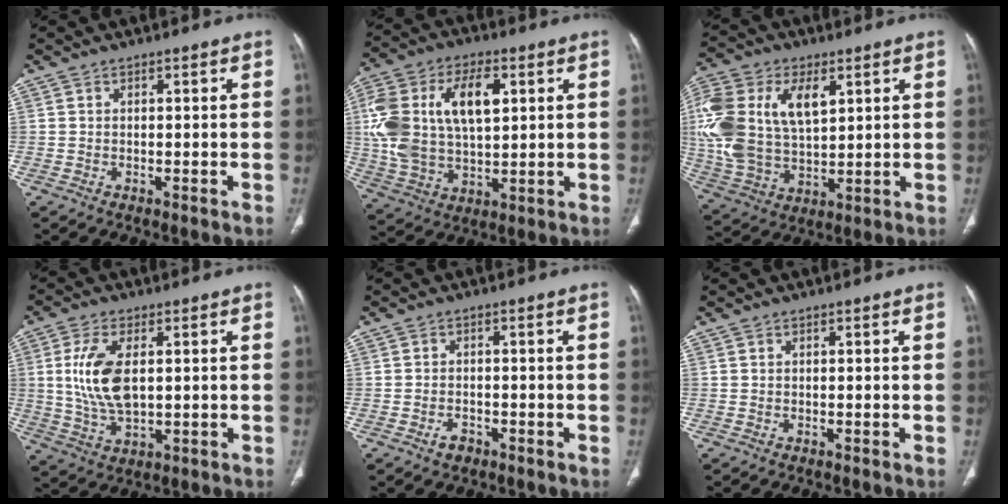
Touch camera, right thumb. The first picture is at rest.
{"total": 19.7, "force": [4.4, 11.2, 15.6], "torque": [-0.300, 0.005, 0.082]}
{"total": 22.2, "force": [6.1, 13.2, 16.8], "torque": [-0.370, 0.000, 0.116]}
{"total": 10.6, "force": [1.6, 5.4, 9.0], "torque": [-0.192, -0.009, 0.037]}
{"total": 2.2, "force": [-1.3, 1.4, 1.0], "torque": [-0.018, 0.009, -0.019]}
{"total": 0.0}